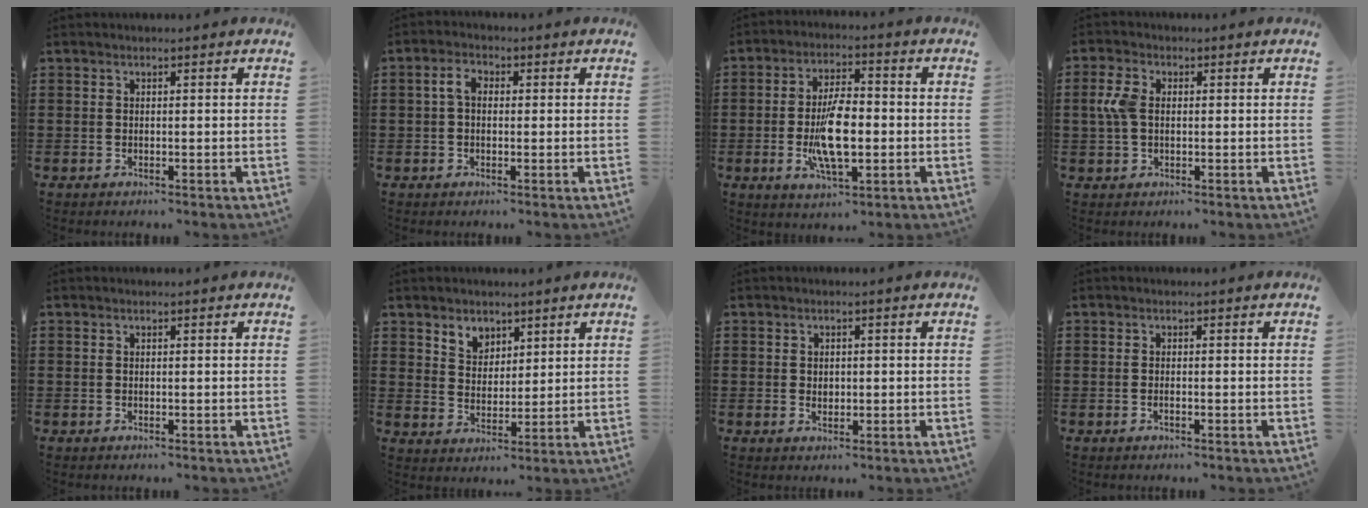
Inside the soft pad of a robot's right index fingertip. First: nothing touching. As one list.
[{"total": 3.2, "force": [0.3, 1.9, 2.5], "torque": [-0.059, 0.007, 0.000]}, {"total": 10.3, "force": [-1.7, 4.2, 9.3], "torque": [-0.197, -0.008, -0.034]}, {"total": 4.4, "force": [0.5, 2.7, 3.5], "torque": [-0.096, 0.003, 0.000]}, {"total": 0.0}, {"total": 4.2, "force": [3.1, 2.8, 0.3], "torque": [-0.022, 0.005, 0.058]}, {"total": 1.3, "force": [0.1, 1.0, 0.8], "torque": [-0.018, 0.007, 0.000]}, {"total": 0.6, "force": [-0.3, 0.1, 0.5], "torque": [-0.011, -0.004, -0.005]}]